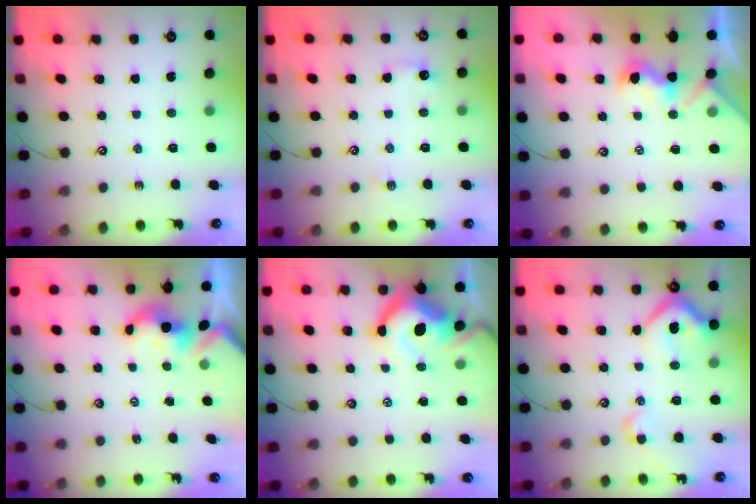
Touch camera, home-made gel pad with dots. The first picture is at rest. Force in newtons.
{"total": 3.2, "press": 3.1, "slide": 0.5}
{"total": 0.8, "press": 0.4, "slide": 0.7}
{"total": 1.6, "press": 1.6, "slide": 0.3}
{"total": 11.7, "press": 11.5, "slide": 2.0}
{"total": 10.3, "press": 10.2, "slide": 1.5}